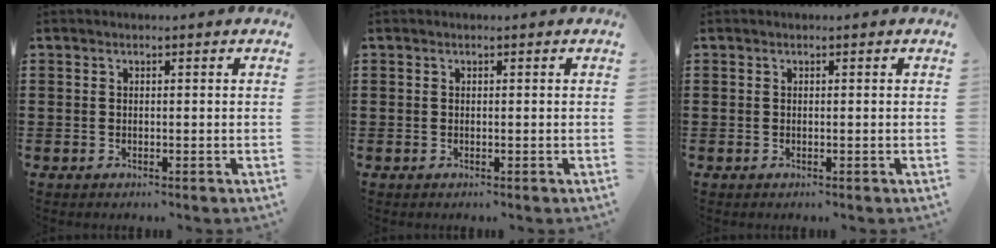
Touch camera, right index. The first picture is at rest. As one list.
[{"total": 0.0}, {"total": 0.0}]